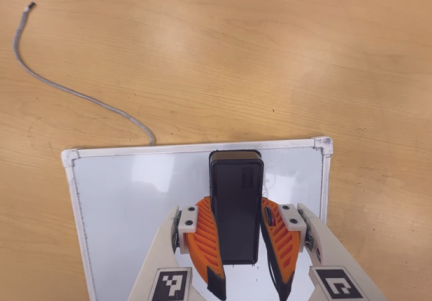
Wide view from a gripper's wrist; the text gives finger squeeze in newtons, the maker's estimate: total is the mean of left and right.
{"total": 9.8, "left": 8.3, "right": 11.2}